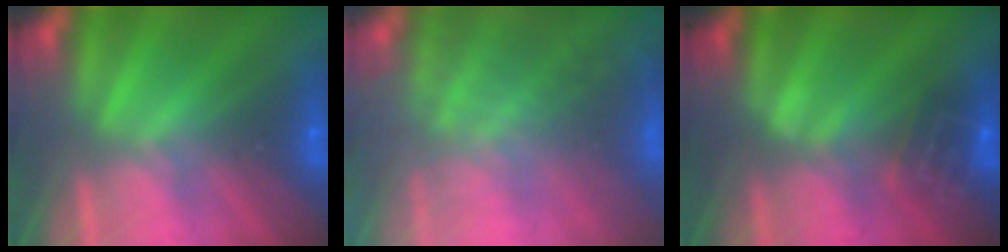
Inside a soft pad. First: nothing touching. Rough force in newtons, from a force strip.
{"total": 11.2}
{"total": 2.8}